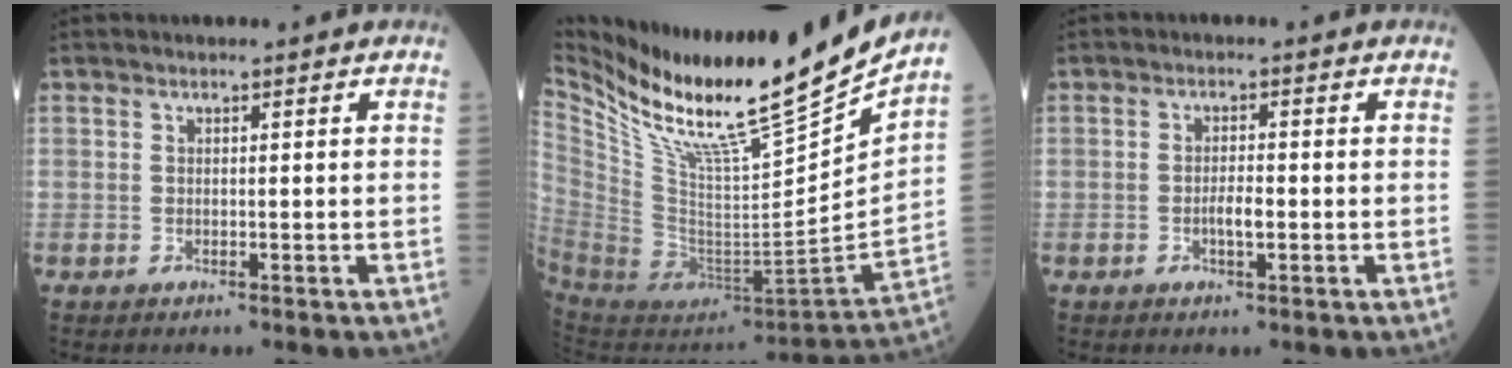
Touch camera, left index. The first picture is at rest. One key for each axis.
{"total": 26.8, "fx": 22.0, "fy": 0.1, "fz": 15.3, "tx": -0.269, "ty": -0.080, "tz": 0.368}
{"total": 2.4, "fx": -0.9, "fy": 0.6, "fz": 2.1, "tx": -0.040, "ty": -0.001, "tz": -0.015}